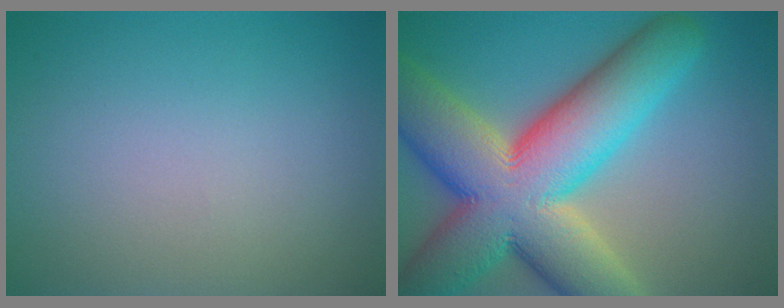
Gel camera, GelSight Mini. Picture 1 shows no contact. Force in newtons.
{"total": 16.0, "press": 16.0, "slide": 1.2}